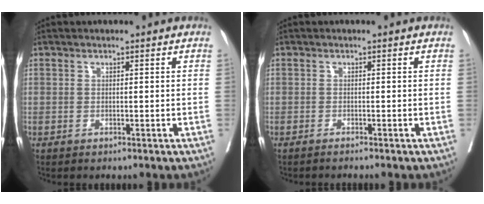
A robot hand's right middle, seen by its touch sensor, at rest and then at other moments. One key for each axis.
{"total": 2.2, "fx": -1.9, "fy": -0.2, "fz": 1.0, "tx": -0.014, "ty": 0.001, "tz": -0.024}